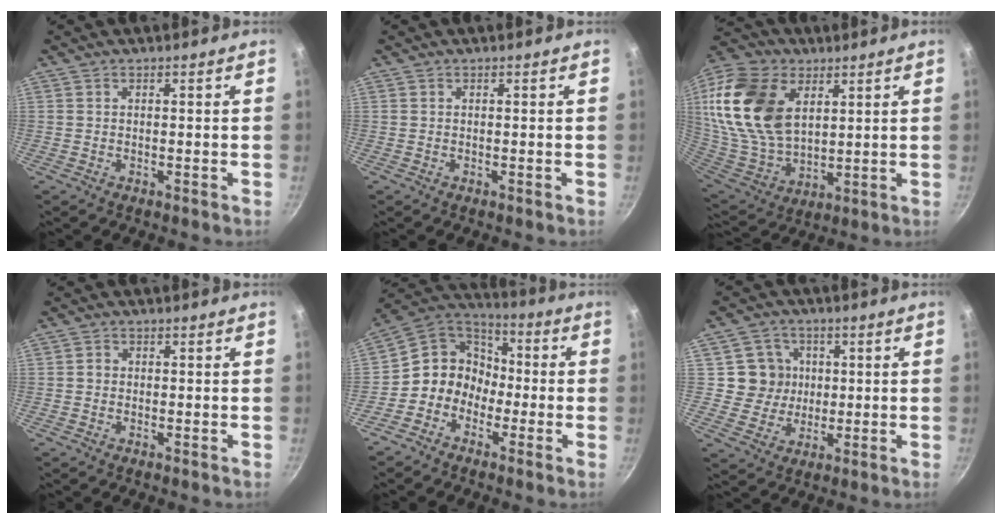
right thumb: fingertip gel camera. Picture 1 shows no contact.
{"total": 0.0}
{"total": 23.2, "force": [7.5, 14.8, 16.2], "torque": [-0.313, -0.024, 0.148]}
{"total": 1.1, "force": [-0.1, 1.0, 0.4], "torque": [-0.006, 0.005, -0.005]}
{"total": 10.4, "force": [-2.7, 9.2, 3.9], "torque": [-0.019, 0.046, -0.075]}
{"total": 8.0, "force": [1.1, 7.7, 1.7], "torque": [0.011, 0.001, 0.013]}